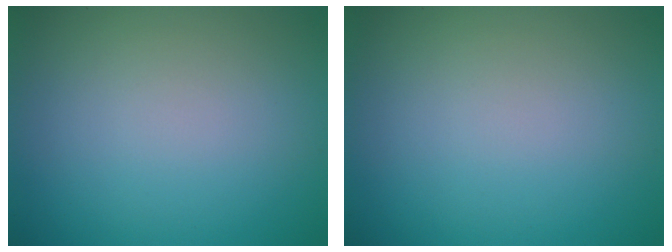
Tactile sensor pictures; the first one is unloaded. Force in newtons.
{"total": 0.0}